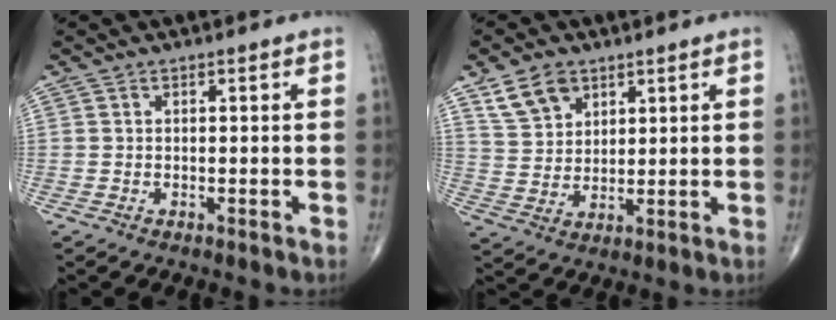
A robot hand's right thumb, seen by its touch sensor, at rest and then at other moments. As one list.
[{"total": 7.4, "force": [4.5, 4.8, 3.3], "torque": [-0.045, -0.020, 0.093]}]